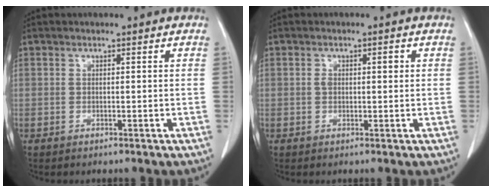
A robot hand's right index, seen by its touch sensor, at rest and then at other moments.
{"total": 2.1, "force": [0.3, 1.1, 1.8], "torque": [-0.035, 0.012, 0.006]}